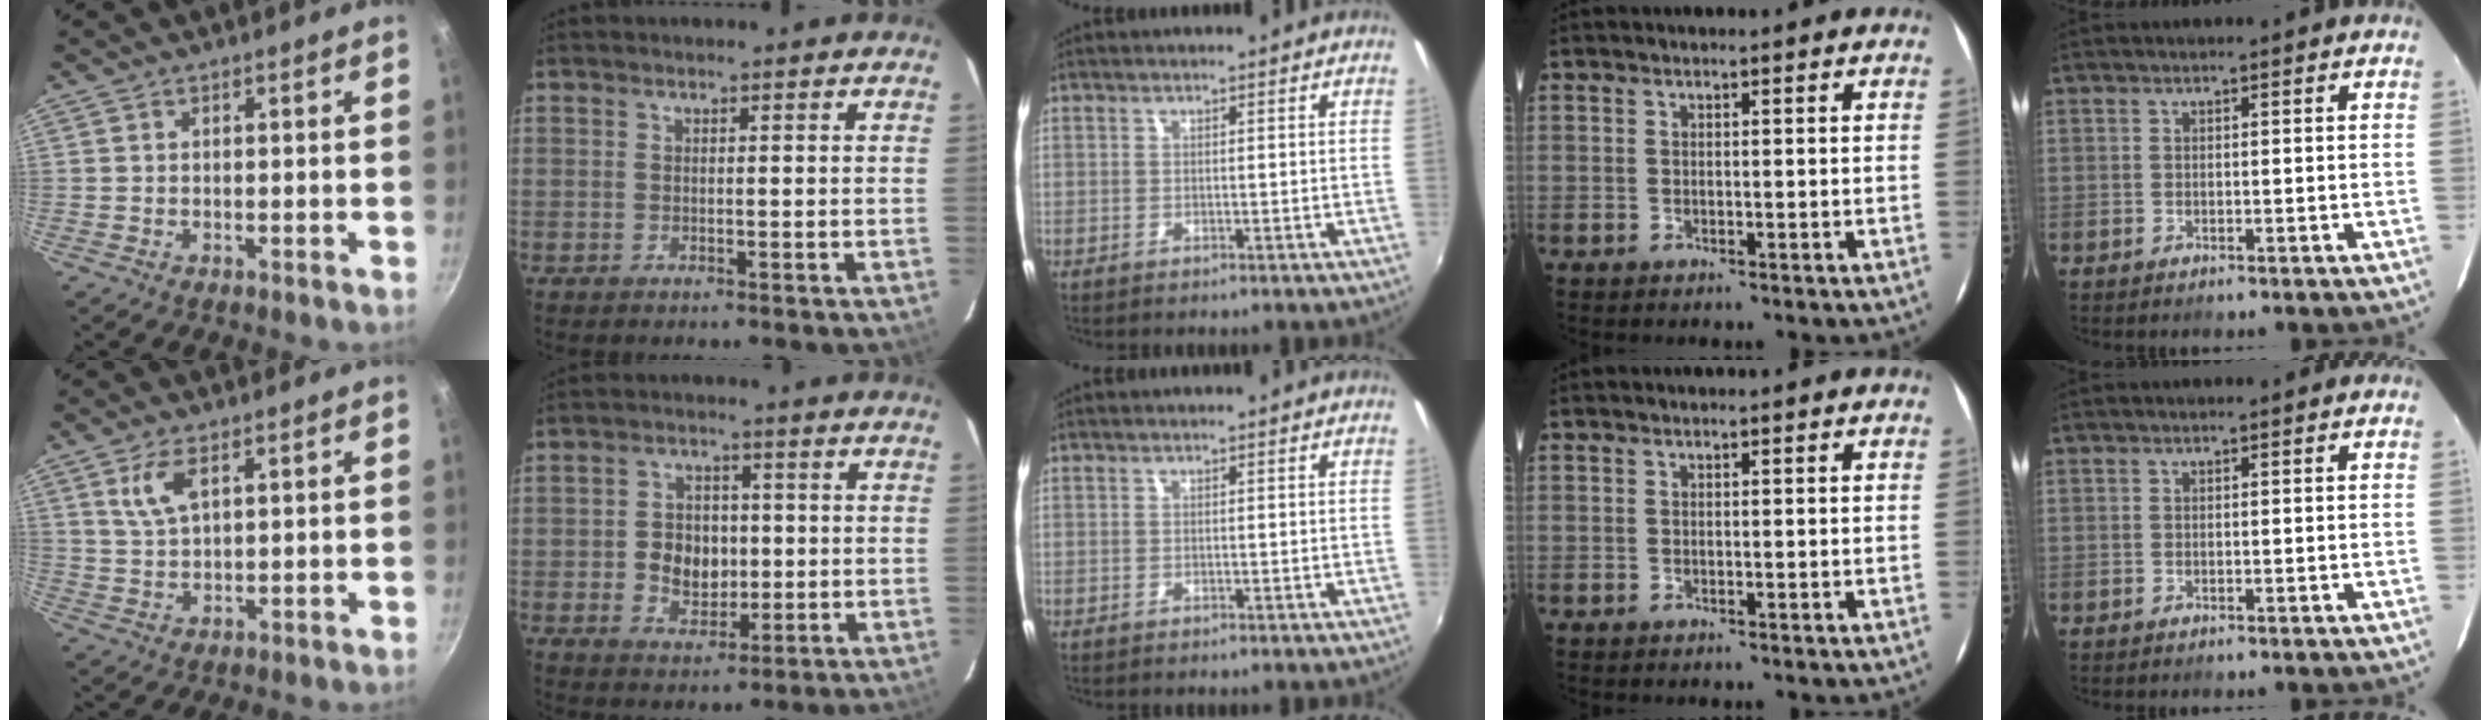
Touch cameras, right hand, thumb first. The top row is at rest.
{"thumb": {"total": 5.6, "force": [2.6, 2.5, 4.3], "torque": [-0.081, -0.008, 0.057]}, "index": {"total": 7.4, "force": [-0.8, 5.9, 4.4], "torque": [-0.093, 0.010, -0.007]}}